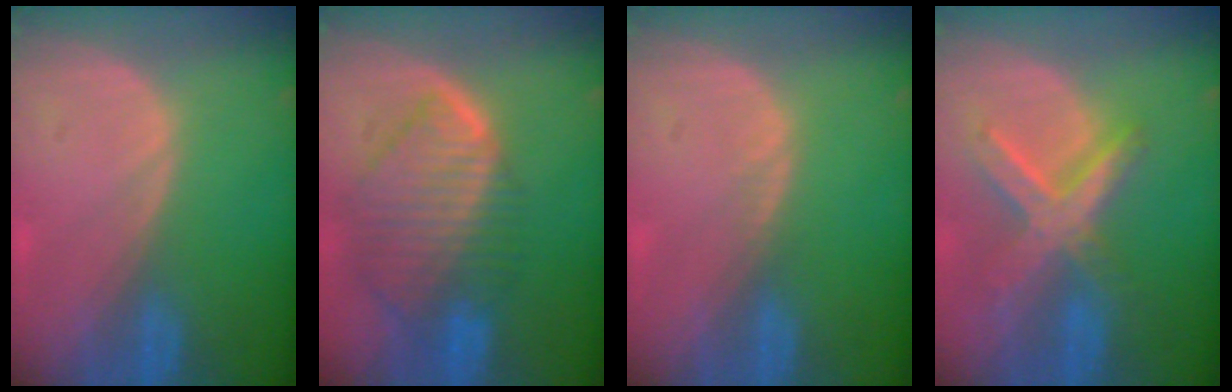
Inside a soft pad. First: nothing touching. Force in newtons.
{"total": 10.1, "press": 8.8, "slide": 5.1}
{"total": 0.5, "press": 0.5, "slide": 0.1}
{"total": 8.0, "press": 7.0, "slide": 4.0}